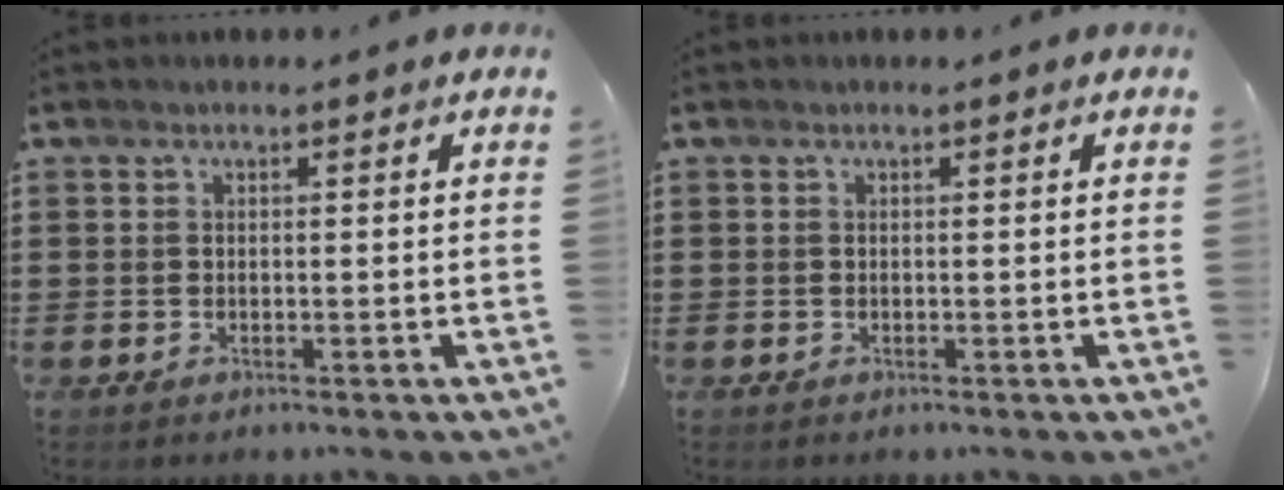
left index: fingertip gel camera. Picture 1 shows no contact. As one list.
[{"total": 0.0}]